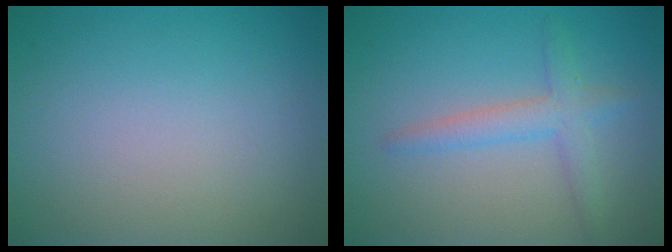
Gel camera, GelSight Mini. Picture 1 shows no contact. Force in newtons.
{"total": 2.6, "press": 2.6, "slide": 0.1}